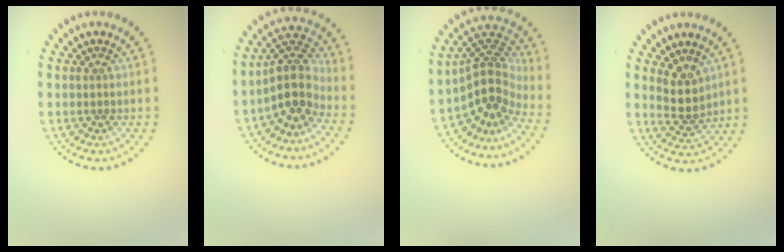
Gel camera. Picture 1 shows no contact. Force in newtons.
{"total": 4.3, "press": 3.3, "slide": 2.8}
{"total": 4.2, "press": 2.8, "slide": 3.1}
{"total": 2.5, "press": 2.1, "slide": 1.5}